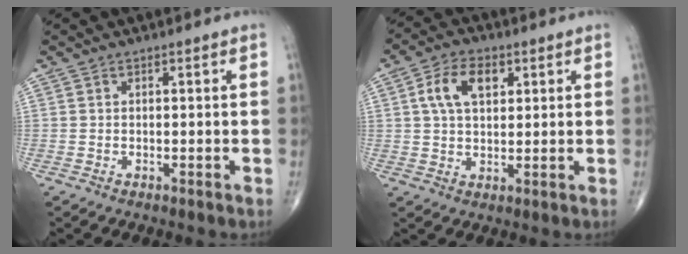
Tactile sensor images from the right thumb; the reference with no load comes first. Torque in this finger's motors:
{"motor_torque": [0.06, 0.20, 0.25, 0.11, 0.16]}